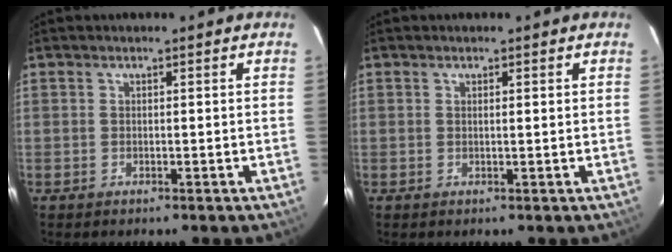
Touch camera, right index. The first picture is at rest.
{"total": 0.6, "force": [0.3, 0.0, 0.5], "torque": [-0.011, 0.001, 0.005]}